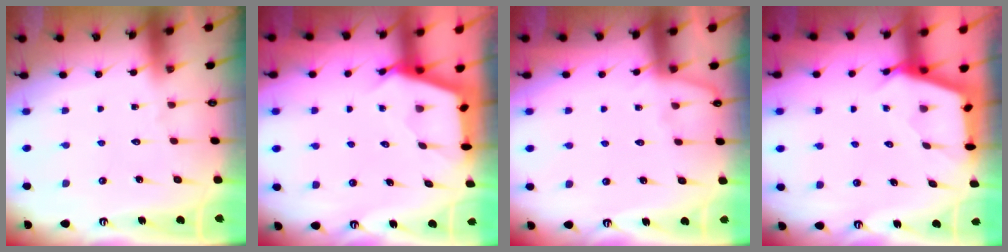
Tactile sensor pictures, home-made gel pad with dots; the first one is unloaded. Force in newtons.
{"total": 2.6, "press": 2.6, "slide": 0.3}
{"total": 2.0, "press": 2.0, "slide": 0.4}
{"total": 2.6, "press": 2.6, "slide": 0.3}